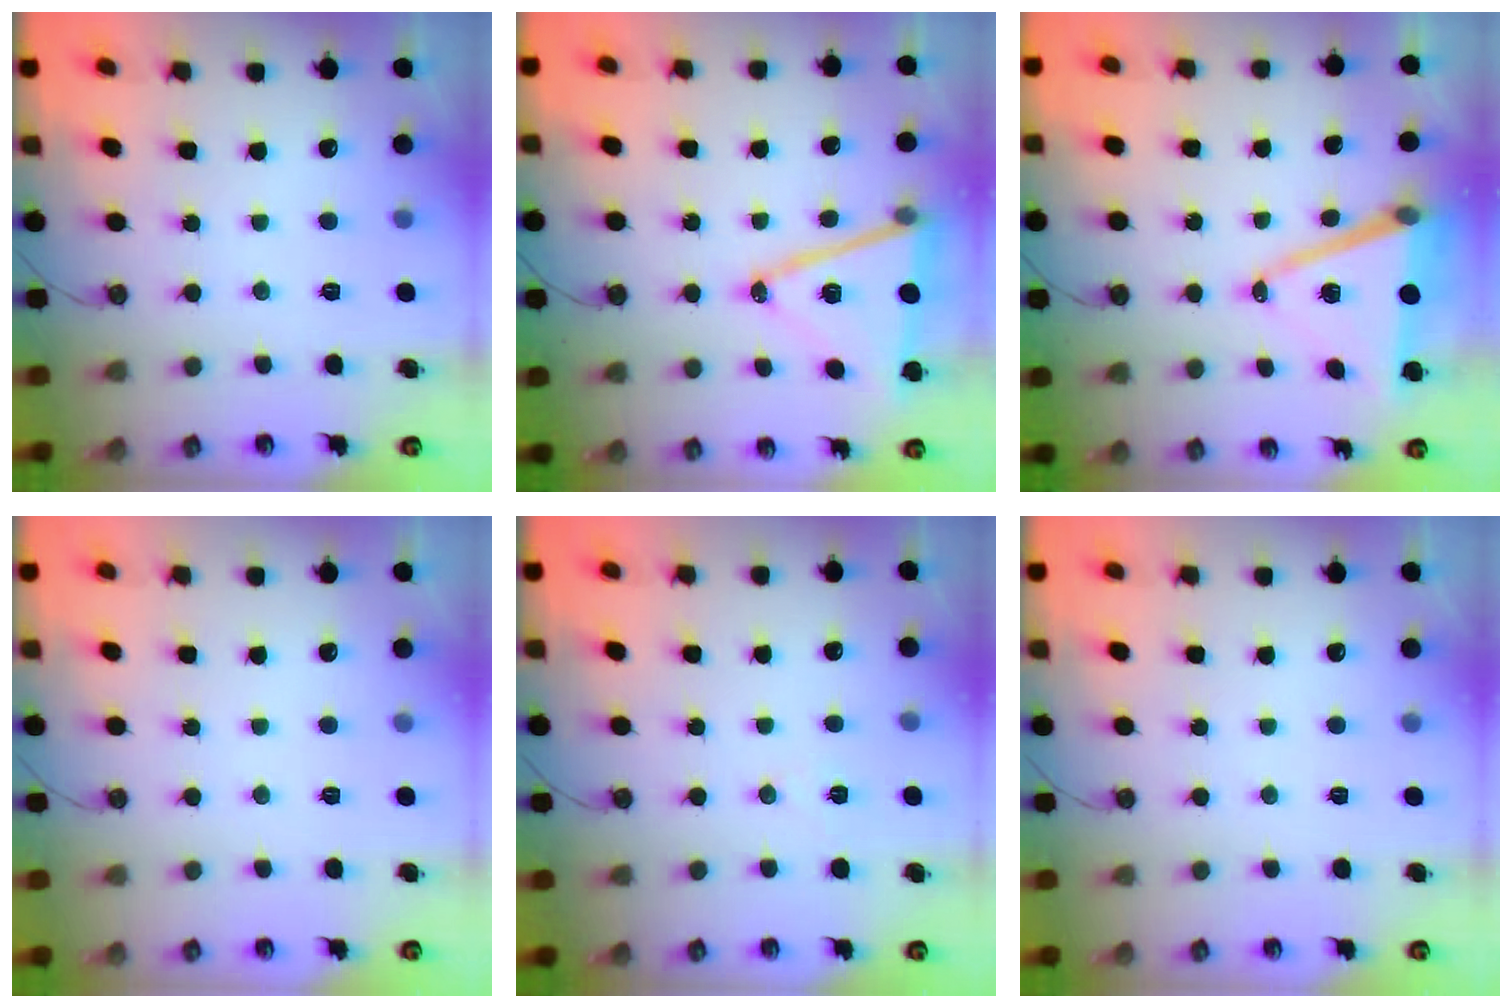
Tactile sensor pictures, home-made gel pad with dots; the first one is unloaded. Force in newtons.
{"total": 15.5, "press": 15.0, "slide": 4.1}
{"total": 12.7, "press": 12.1, "slide": 4.0}
{"total": 0.0}
{"total": 5.8, "press": 3.8, "slide": 4.4}
{"total": 0.0}